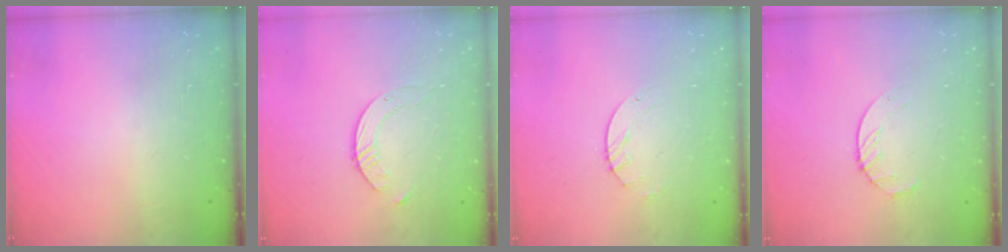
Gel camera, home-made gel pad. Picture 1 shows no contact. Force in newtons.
{"total": 3.1, "press": 3.1, "slide": 0.4}
{"total": 2.6, "press": 2.6, "slide": 0.3}
{"total": 3.8, "press": 3.8, "slide": 0.4}